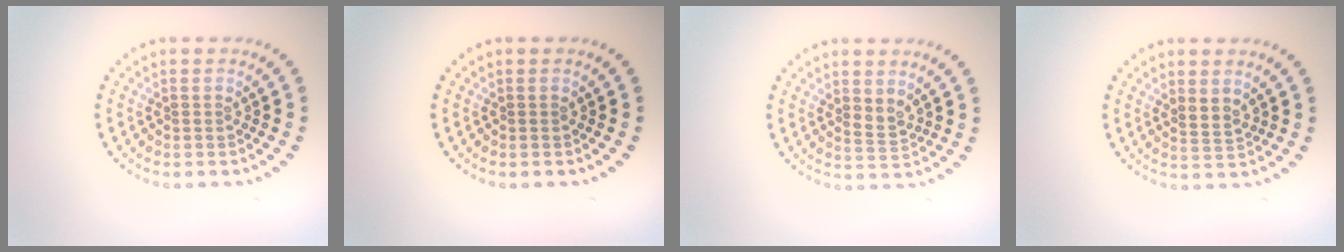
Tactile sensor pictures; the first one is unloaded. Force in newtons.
{"total": 0.0}
{"total": 1.3, "press": 1.1, "slide": 0.7}
{"total": 1.6, "press": 1.3, "slide": 1.0}